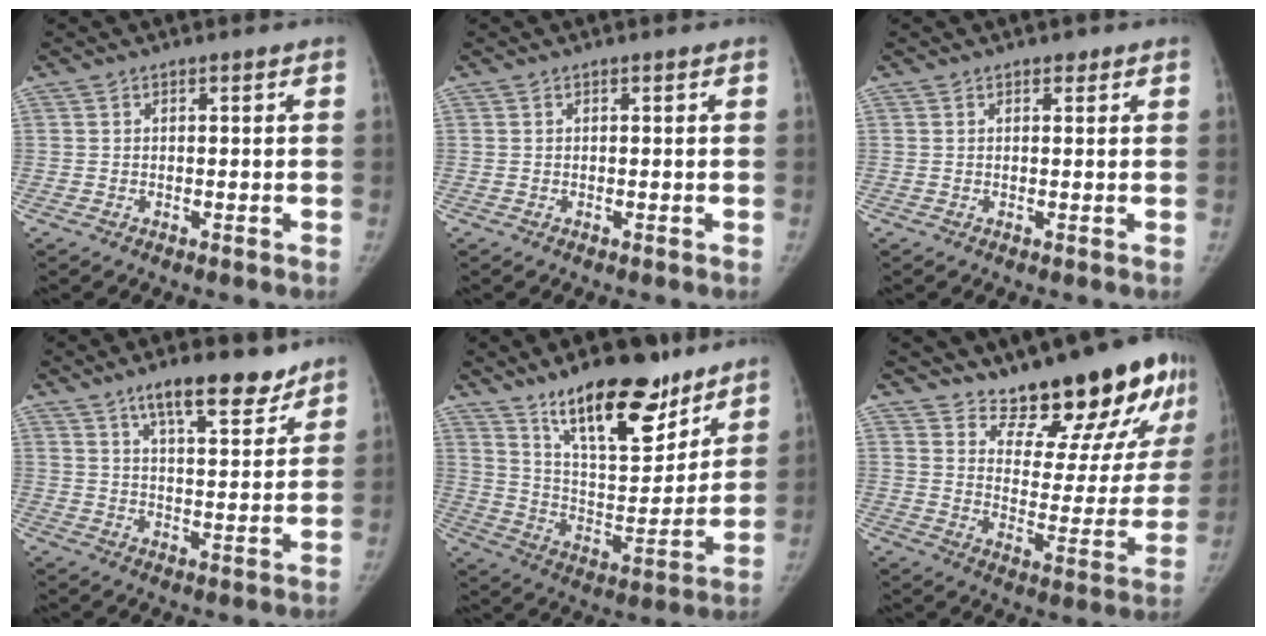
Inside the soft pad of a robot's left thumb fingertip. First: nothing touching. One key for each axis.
{"total": 0.0}
{"total": 0.9, "fx": 0.6, "fy": 0.5, "fz": 0.4, "tx": 0.000, "ty": -0.004, "tz": 0.006}
{"total": 11.1, "fx": 8.0, "fy": 3.4, "fz": 6.8, "tx": -0.079, "ty": -0.047, "tz": 0.127}
{"total": 20.7, "fx": 14.5, "fy": 7.7, "fz": 12.7, "tx": -0.152, "ty": -0.085, "tz": 0.242}
{"total": 20.0, "fx": 15.6, "fy": 6.6, "fz": 10.6, "tx": -0.100, "ty": -0.117, "tz": 0.222}